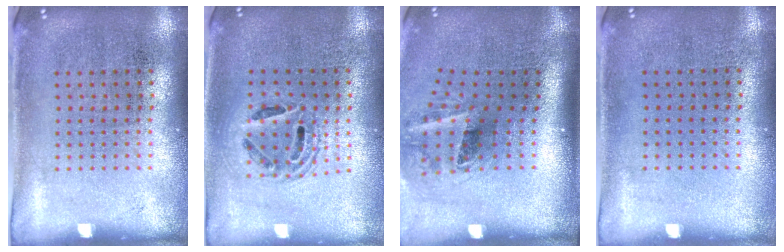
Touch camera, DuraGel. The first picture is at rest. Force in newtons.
{"total": 1.4, "press": 1.2, "slide": 0.6}
{"total": 2.2, "press": 1.3, "slide": 1.7}
{"total": 0.0}